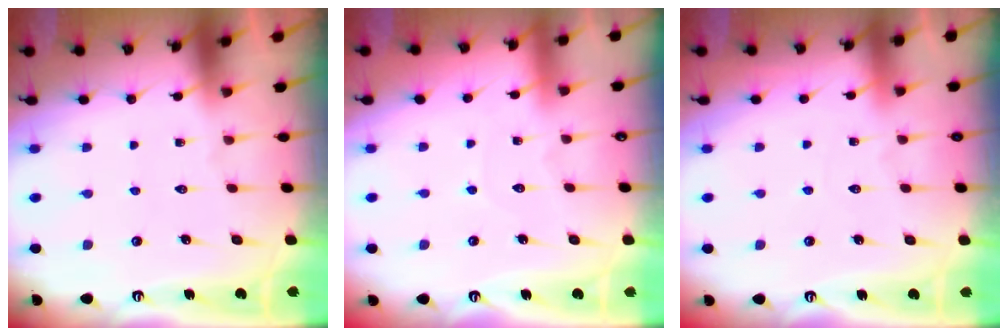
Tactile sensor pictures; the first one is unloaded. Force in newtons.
{"total": 2.8, "press": 2.8, "slide": 0.3}
{"total": 2.7, "press": 2.7, "slide": 0.3}